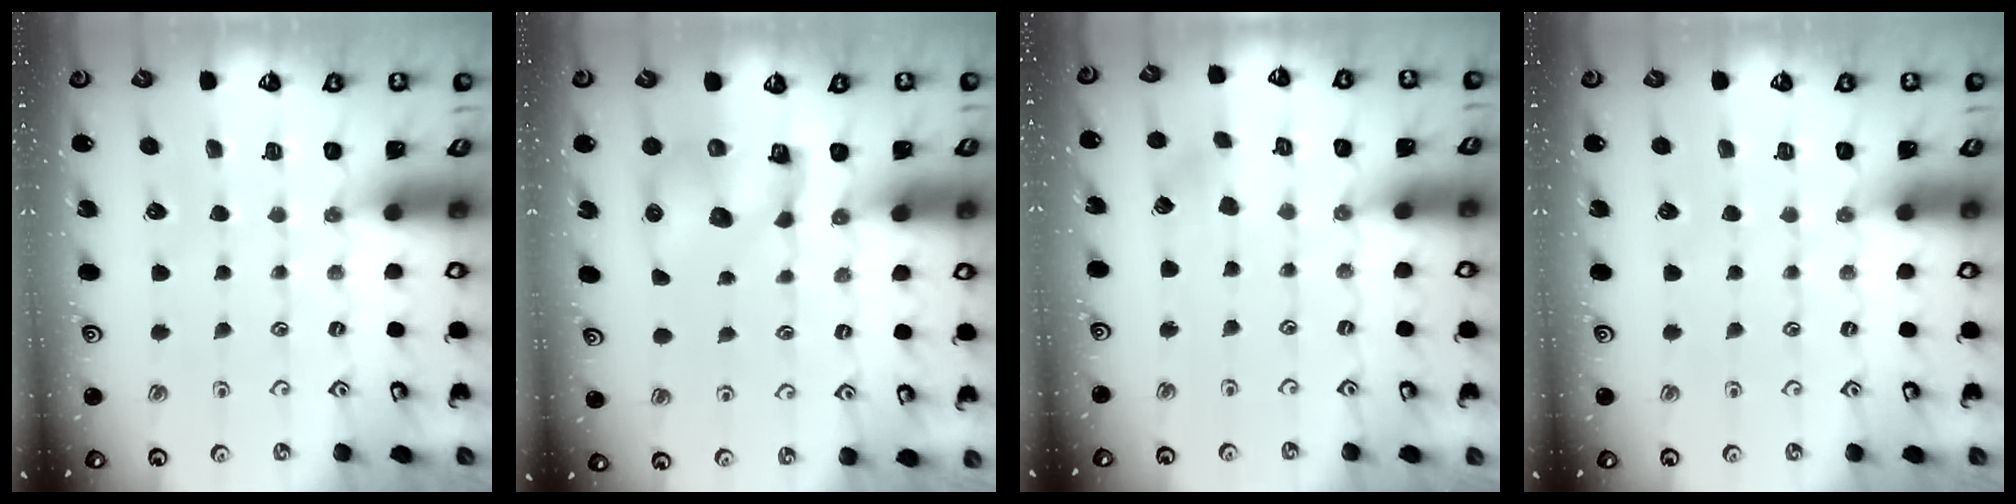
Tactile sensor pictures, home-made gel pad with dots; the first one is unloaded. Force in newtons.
{"total": 7.9, "press": 7.9, "slide": 0.5}
{"total": 3.1, "press": 3.0, "slide": 0.3}
{"total": 0.0}